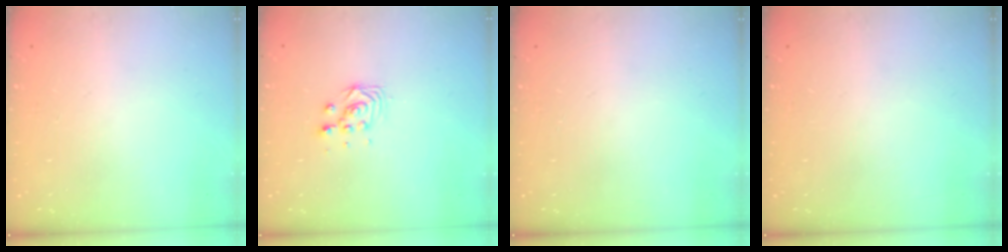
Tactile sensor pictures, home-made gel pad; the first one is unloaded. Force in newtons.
{"total": 5.3, "press": 5.2, "slide": 0.2}
{"total": 0.0}
{"total": 0.0}